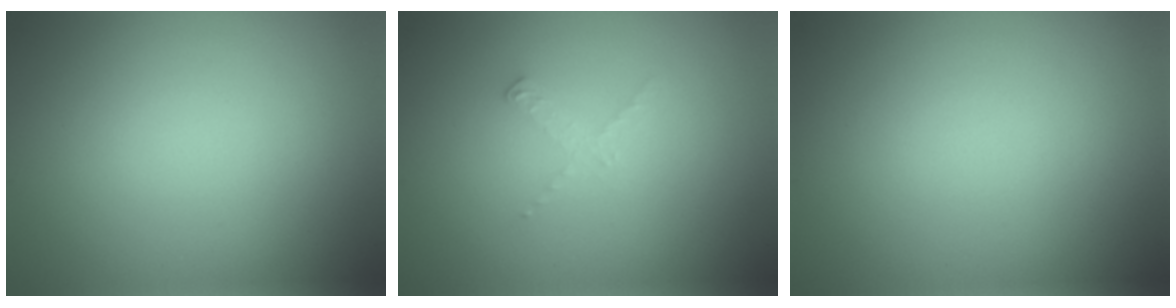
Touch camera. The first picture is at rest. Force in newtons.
{"total": 1.1, "press": 1.1, "slide": 0.2}
{"total": 0.0}